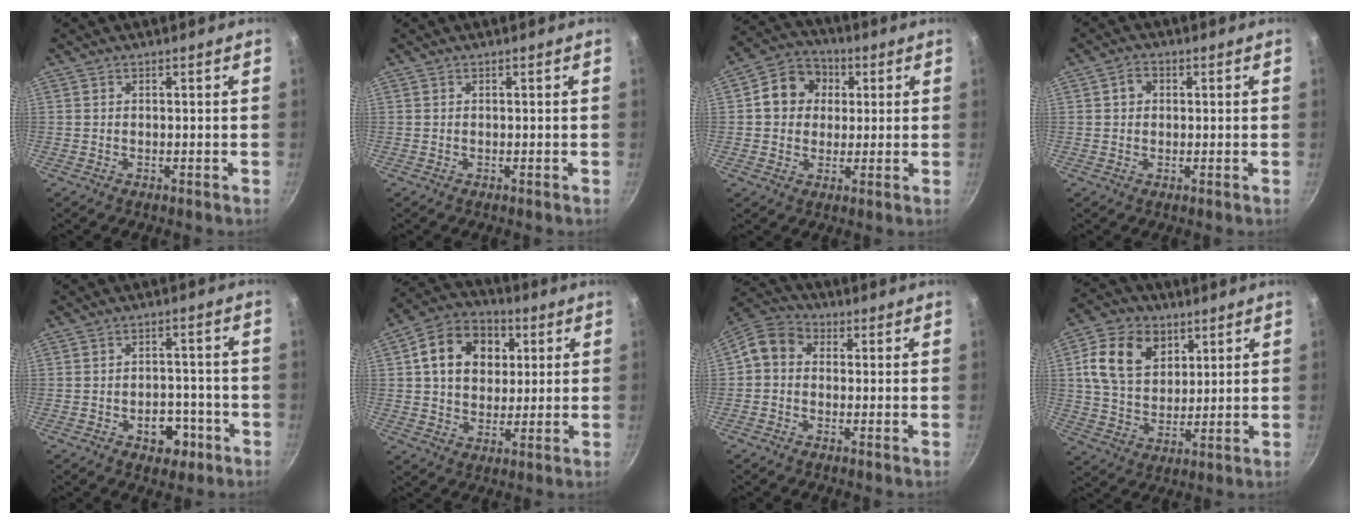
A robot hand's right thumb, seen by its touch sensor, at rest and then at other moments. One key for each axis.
{"total": 0.0}
{"total": 9.9, "fx": 2.0, "fy": 8.6, "fz": 4.5, "tx": -0.043, "ty": 0.013, "tz": 0.016}
{"total": 3.0, "fx": 0.6, "fy": 2.5, "fz": 1.6, "tx": -0.013, "ty": 0.006, "tz": 0.006}
{"total": 6.9, "fx": -3.1, "fy": 4.6, "fz": 4.1, "tx": -0.025, "ty": 0.021, "tz": -0.039}
{"total": 14.5, "fx": 3.6, "fy": 11.2, "fz": 8.5, "tx": -0.118, "ty": 0.013, "tz": 0.050}
{"total": 6.7, "fx": -0.1, "fy": 5.5, "fz": 3.7, "tx": -0.062, "ty": 0.024, "tz": -0.025}
{"total": 13.6, "fx": 5.1, "fy": 9.9, "fz": 7.9, "tx": -0.119, "ty": -0.009, "tz": 0.087}